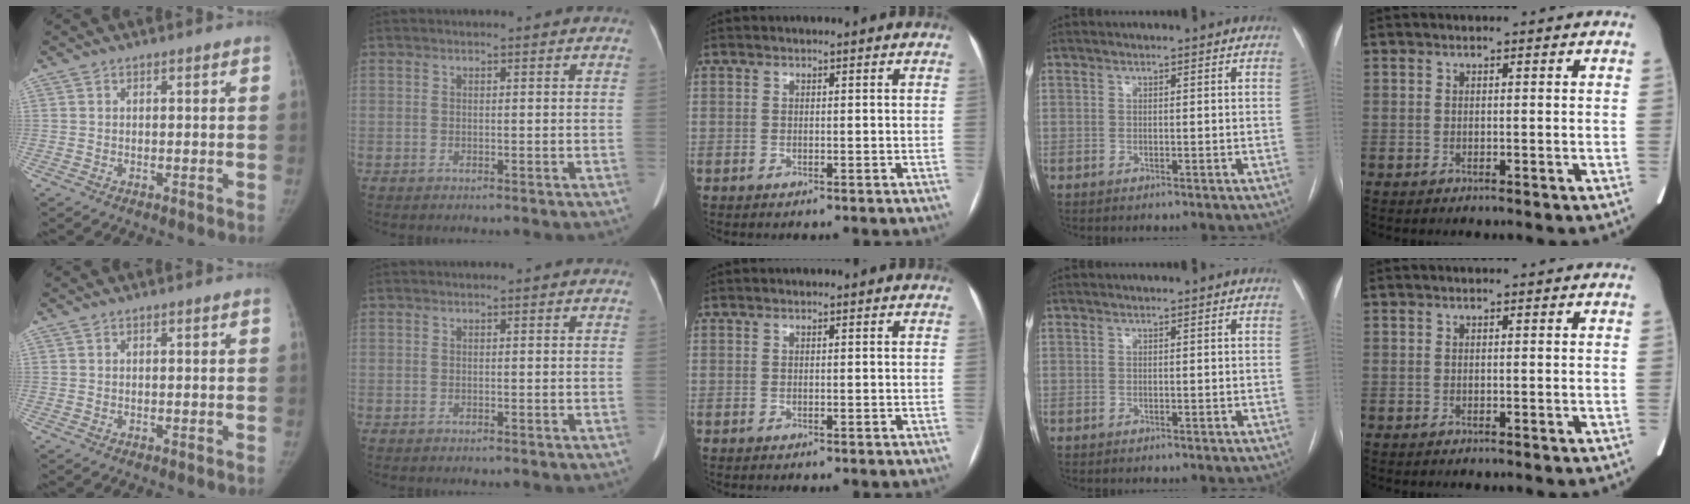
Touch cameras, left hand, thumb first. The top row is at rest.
{}